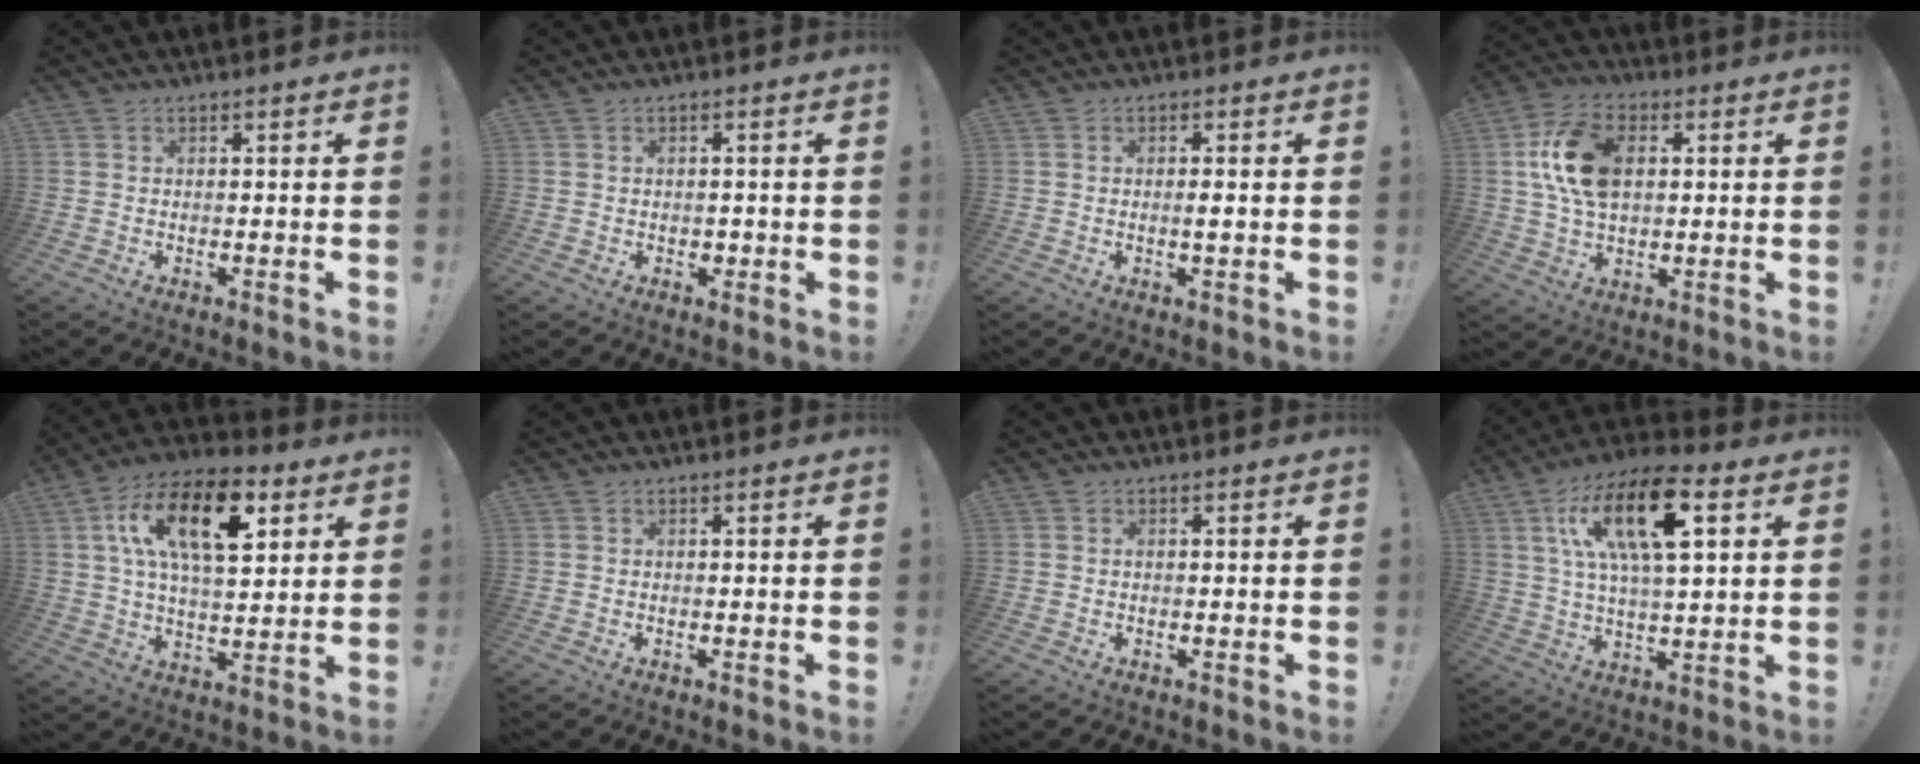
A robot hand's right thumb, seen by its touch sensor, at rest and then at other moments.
{"total": 1.3, "force": [-0.2, 1.2, 0.4], "torque": [-0.004, 0.002, -0.003]}
{"total": 1.5, "force": [-0.2, 0.1, 1.5], "torque": [-0.011, -0.008, -0.008]}
{"total": 15.3, "force": [2.9, 9.8, 11.3], "torque": [-0.209, 0.007, 0.056]}
{"total": 19.2, "force": [7.6, 9.4, 15.0], "torque": [-0.252, -0.008, 0.128]}
{"total": 0.0}
{"total": 0.0}
{"total": 18.9, "force": [7.3, 7.1, 15.9], "torque": [-0.280, -0.014, 0.115]}